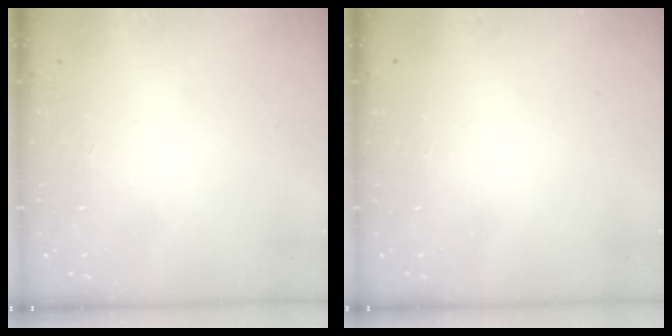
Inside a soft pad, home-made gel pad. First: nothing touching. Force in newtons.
{"total": 0.0}